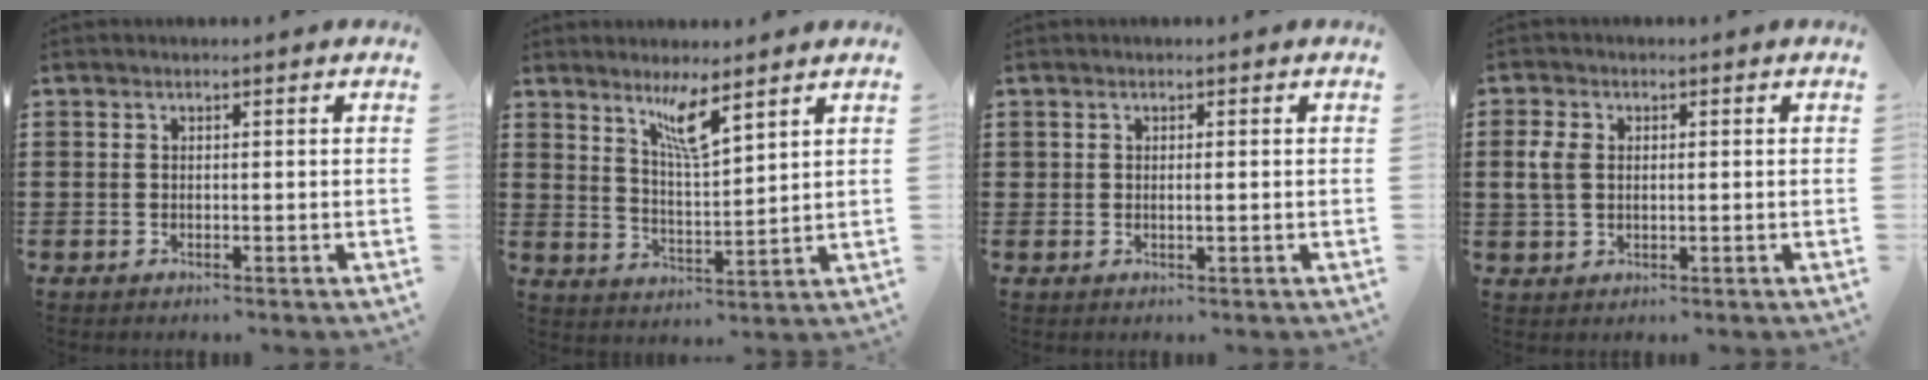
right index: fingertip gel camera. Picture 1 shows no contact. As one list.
[{"total": 6.0, "force": [4.1, 0.7, 4.3], "torque": [-0.089, -0.004, 0.068]}, {"total": 0.9, "force": [0.0, 0.2, 0.9], "torque": [-0.017, 0.001, 0.000]}, {"total": 3.4, "force": [0.6, 2.4, 2.3], "torque": [-0.058, 0.006, 0.006]}]